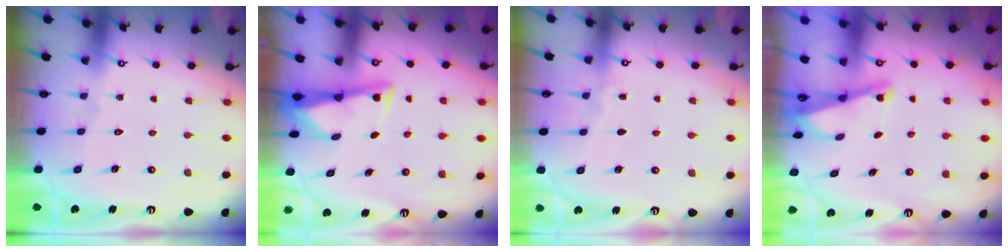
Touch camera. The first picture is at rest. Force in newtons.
{"total": 3.0, "press": 2.9, "slide": 0.4}
{"total": 2.5, "press": 2.5, "slide": 0.4}
{"total": 1.9, "press": 1.9, "slide": 0.4}